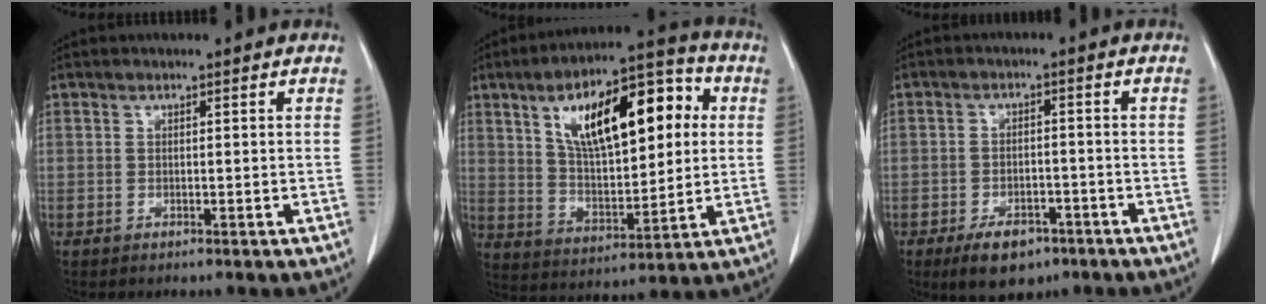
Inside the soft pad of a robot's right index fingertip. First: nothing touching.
{"total": 19.0, "force": [5.9, 7.4, 16.5], "torque": [-0.263, 0.035, 0.096]}
{"total": 6.6, "force": [-4.1, 3.7, 3.6], "torque": [-0.060, 0.000, -0.060]}